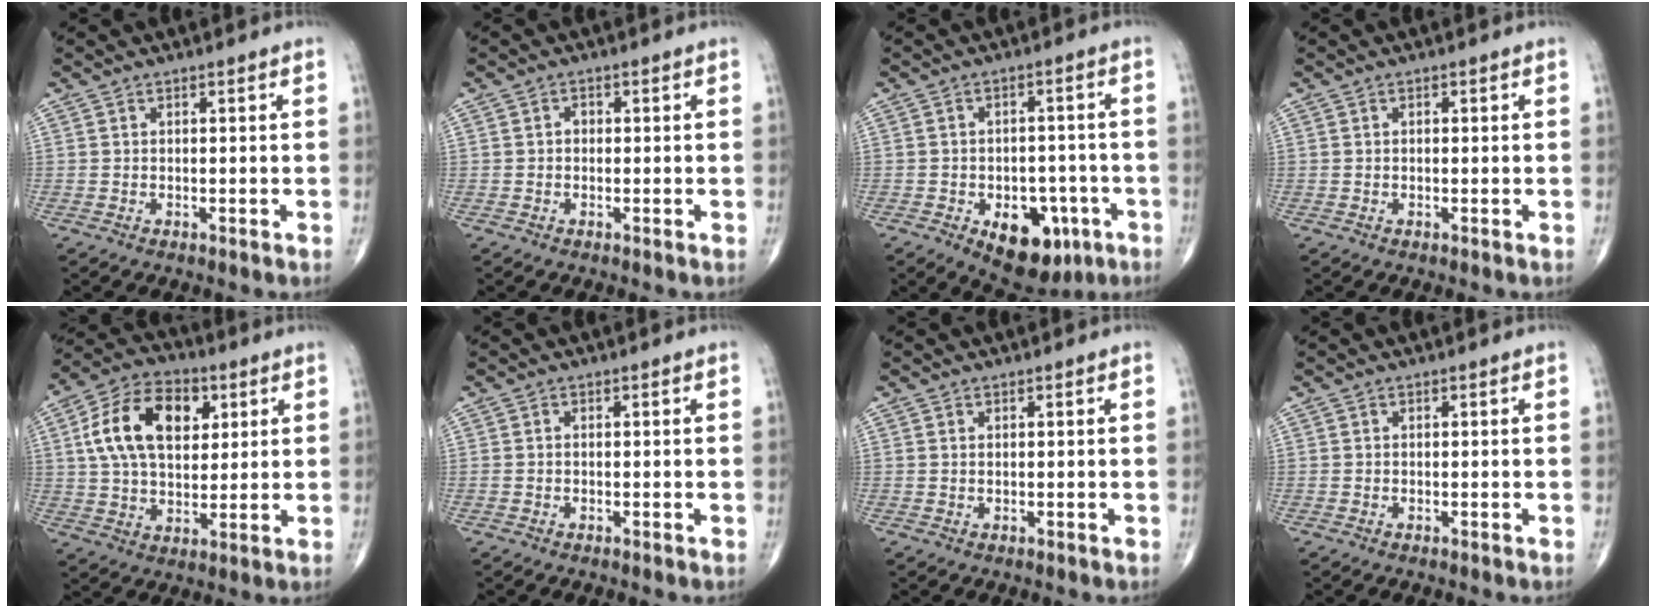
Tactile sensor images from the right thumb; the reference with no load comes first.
{"total": 1.1, "force": [-0.1, 0.9, 0.6], "torque": [-0.004, 0.004, -0.005]}
{"total": 12.5, "force": [-5.4, 7.6, 8.3], "torque": [-0.079, 0.027, -0.064]}
{"total": 0.5, "force": [0.1, 0.2, 0.5], "torque": [-0.013, 0.003, 0.004]}
{"total": 16.3, "force": [4.5, 10.2, 11.9], "torque": [-0.193, 0.006, 0.076]}
{"total": 0.5, "force": [-0.1, 0.2, 0.5], "torque": [-0.013, 0.000, -0.001]}
{"total": 0.0}
{"total": 0.0}